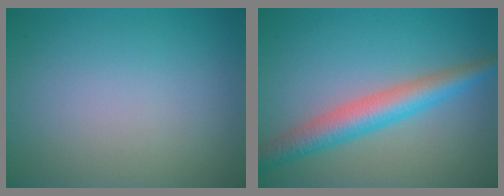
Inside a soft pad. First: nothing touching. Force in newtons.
{"total": 4.8, "press": 4.8, "slide": 0.0}